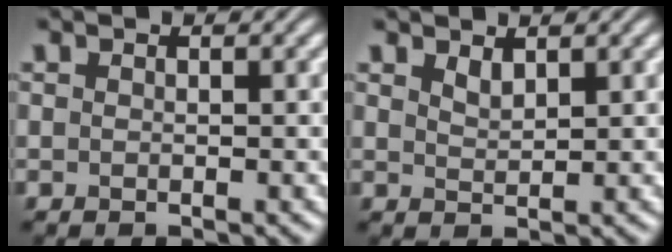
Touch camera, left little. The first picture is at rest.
{"total": 1.3, "force": [1.1, 0.4, 0.6], "torque": [-0.015, -0.002, 0.023]}